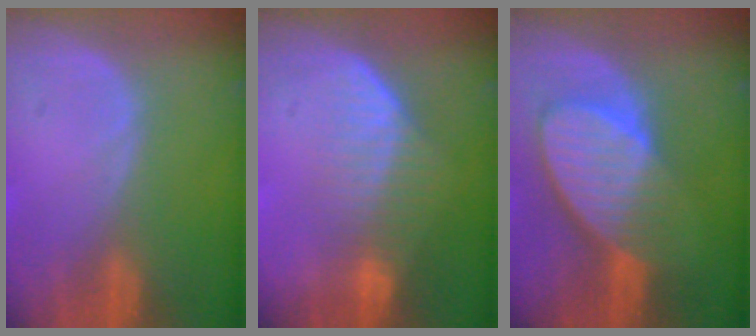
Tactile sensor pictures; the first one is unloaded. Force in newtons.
{"total": 7.2, "press": 6.2, "slide": 3.7}
{"total": 9.3, "press": 8.3, "slide": 4.3}